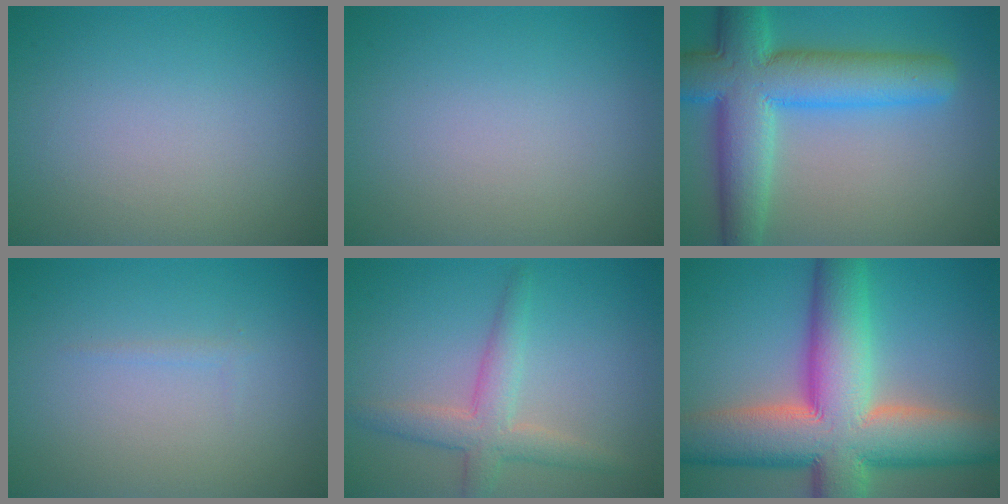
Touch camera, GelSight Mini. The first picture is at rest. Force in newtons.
{"total": 0.0}
{"total": 10.0, "press": 10.0, "slide": 0.3}
{"total": 0.6, "press": 0.5, "slide": 0.1}
{"total": 3.6, "press": 3.6, "slide": 0.2}
{"total": 15.3, "press": 15.3, "slide": 0.8}